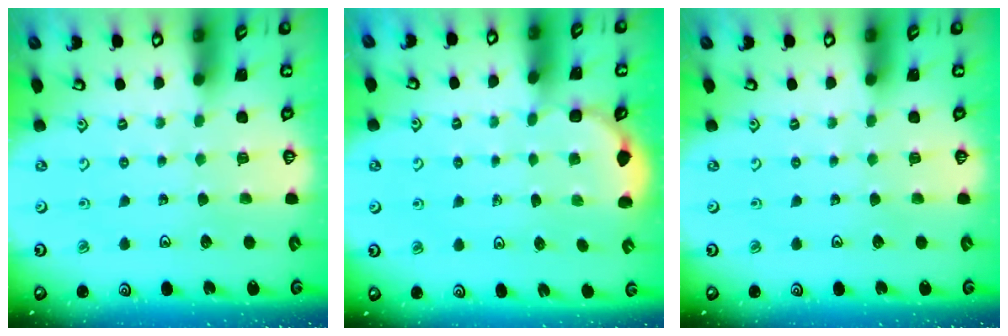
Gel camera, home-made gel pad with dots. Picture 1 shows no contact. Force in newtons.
{"total": 2.5, "press": 2.2, "slide": 1.2}
{"total": 0.0}